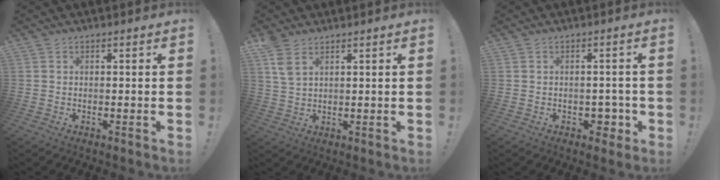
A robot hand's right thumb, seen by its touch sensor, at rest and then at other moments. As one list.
[{"total": 5.7, "force": [3.6, 2.5, 3.6], "torque": [-0.071, -0.012, 0.070]}, {"total": 4.9, "force": [-0.8, 4.2, 2.4], "torque": [-0.021, 0.004, -0.009]}]